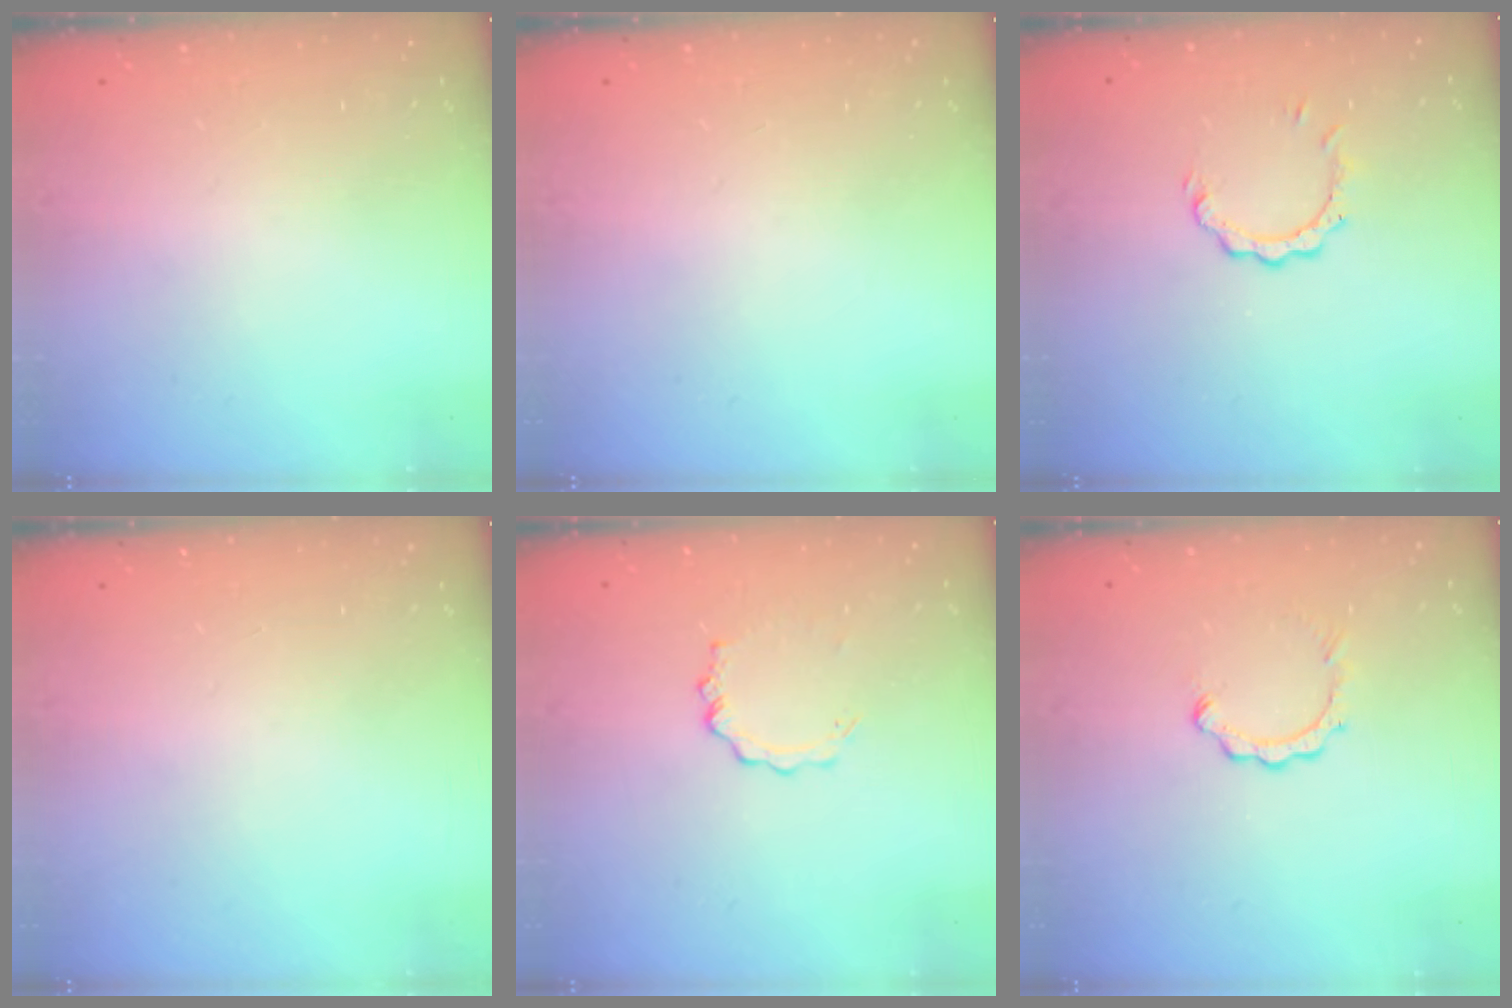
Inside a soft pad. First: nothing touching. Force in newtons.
{"total": 0.0}
{"total": 3.5, "press": 3.5, "slide": 0.4}
{"total": 0.0}
{"total": 3.5, "press": 3.5, "slide": 0.2}
{"total": 2.5, "press": 2.4, "slide": 0.4}